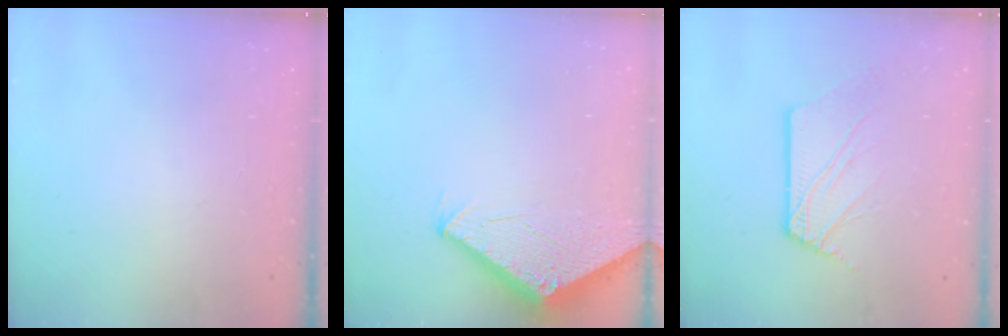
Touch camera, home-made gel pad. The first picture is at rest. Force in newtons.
{"total": 2.8, "press": 2.8, "slide": 0.2}
{"total": 6.9, "press": 6.8, "slide": 0.8}